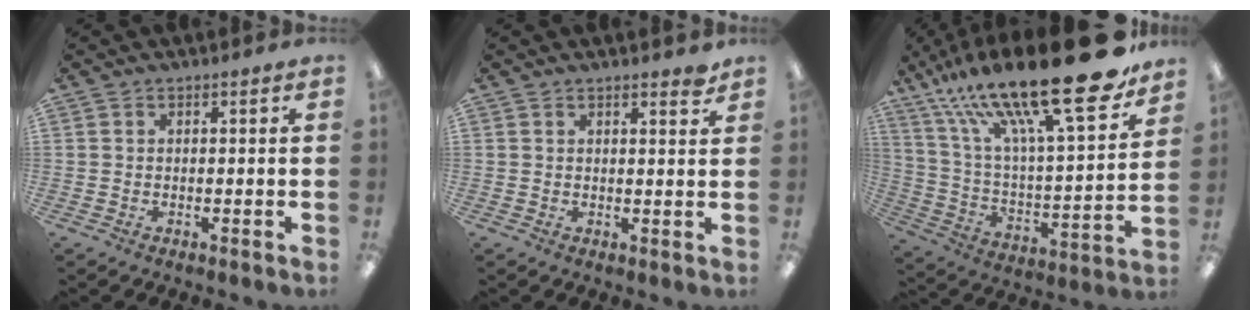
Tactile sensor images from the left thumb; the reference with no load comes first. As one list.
[{"total": 2.0, "force": [1.8, 0.4, 0.8], "torque": [-0.001, -0.010, 0.029]}, {"total": 30.4, "force": [20.2, 8.2, 21.2], "torque": [-0.341, -0.131, 0.334]}]